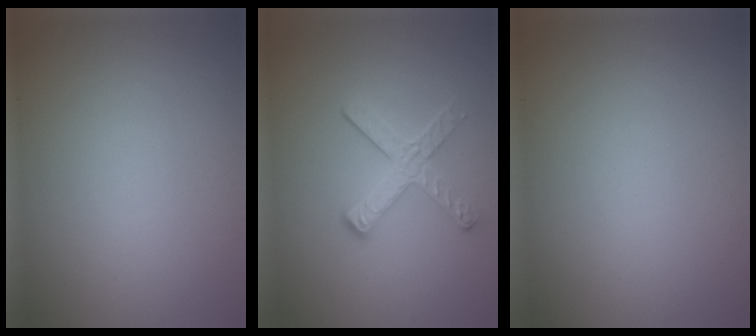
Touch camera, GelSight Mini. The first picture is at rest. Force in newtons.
{"total": 2.9, "press": 2.6, "slide": 1.4}
{"total": 0.0}